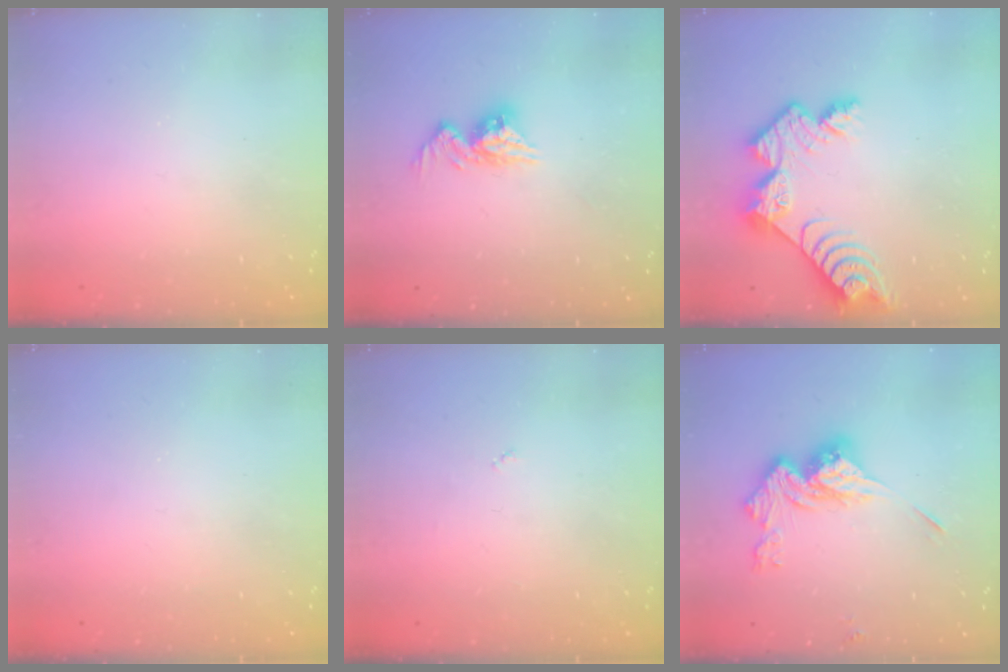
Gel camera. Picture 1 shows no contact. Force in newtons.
{"total": 9.8, "press": 9.8, "slide": 0.8}
{"total": 11.0, "press": 11.0, "slide": 0.9}
{"total": 0.0}
{"total": 2.7, "press": 2.7, "slide": 0.4}
{"total": 14.5, "press": 14.5, "slide": 0.8}